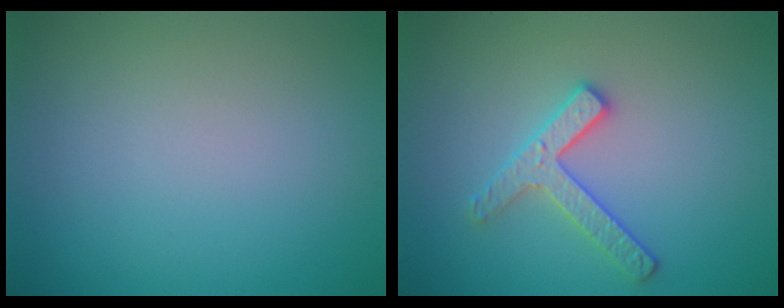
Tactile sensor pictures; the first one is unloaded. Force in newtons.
{"total": 2.6, "press": 2.5, "slide": 0.4}